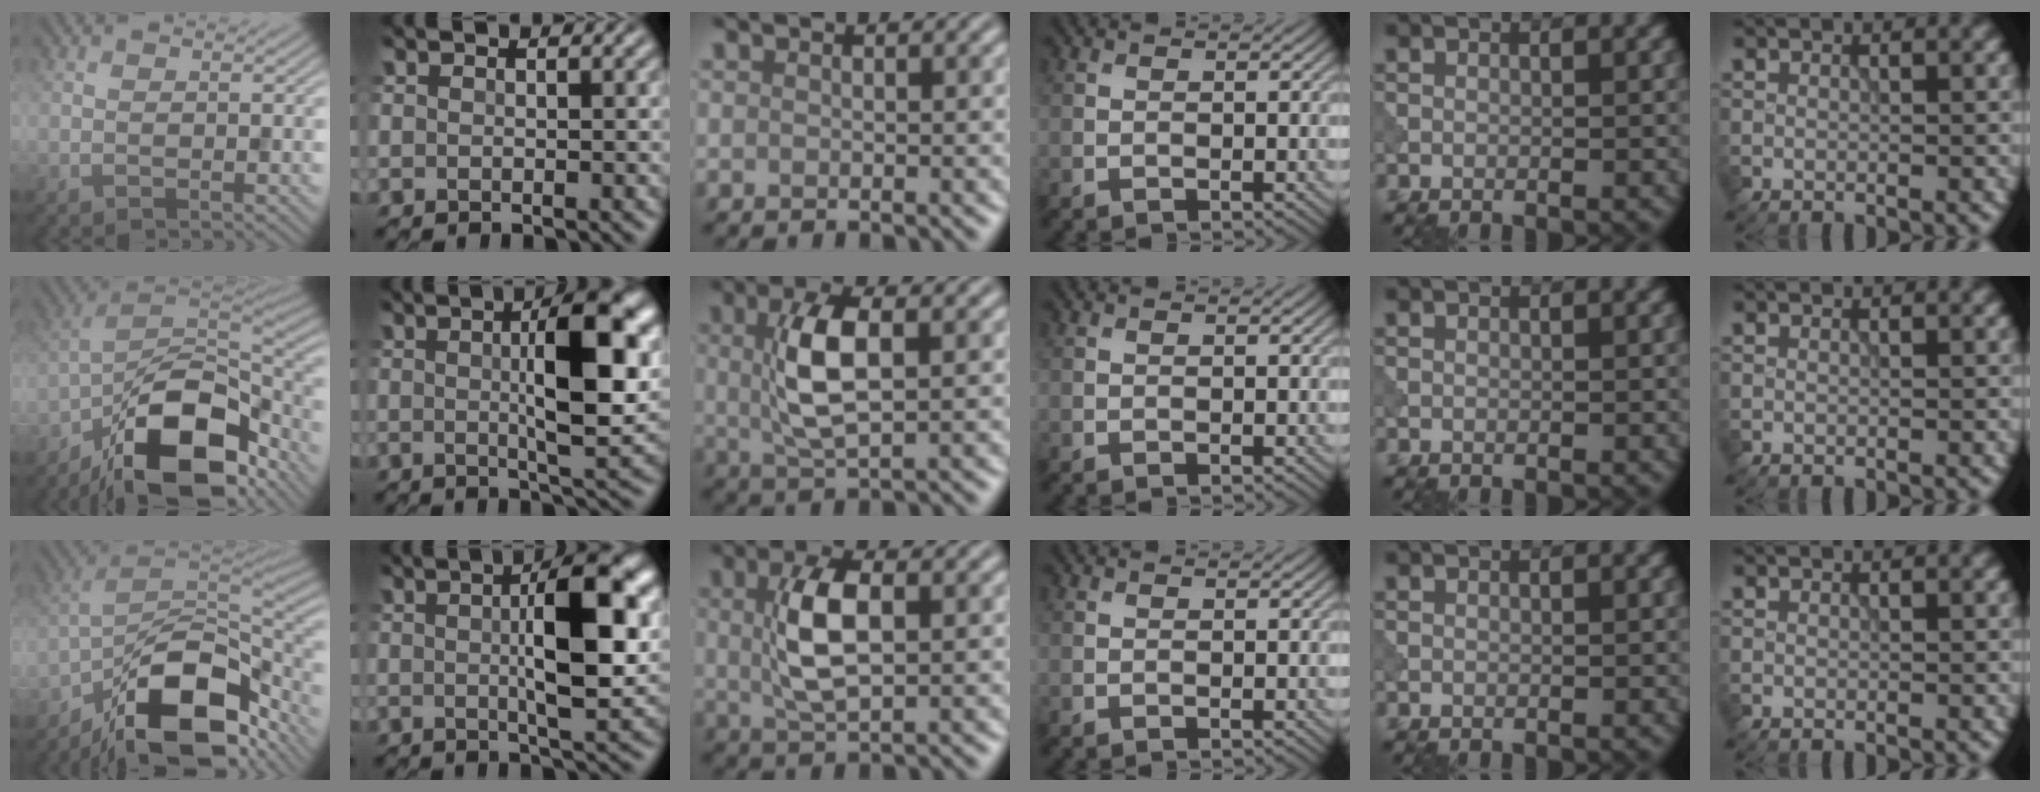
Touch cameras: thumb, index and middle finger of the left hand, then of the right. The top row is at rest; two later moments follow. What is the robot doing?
{"motion": "shake", "object": "bell"}